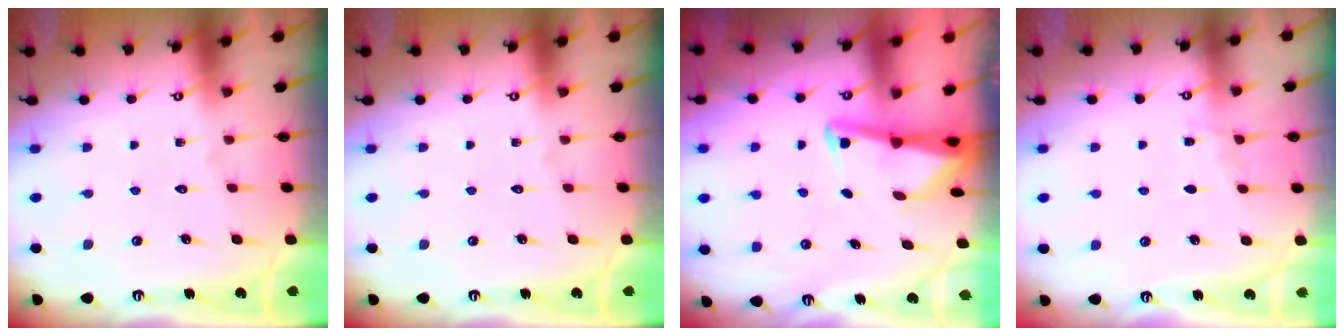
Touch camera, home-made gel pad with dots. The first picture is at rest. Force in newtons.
{"total": 0.0}
{"total": 3.2, "press": 3.2, "slide": 0.4}
{"total": 3.7, "press": 3.7, "slide": 0.5}